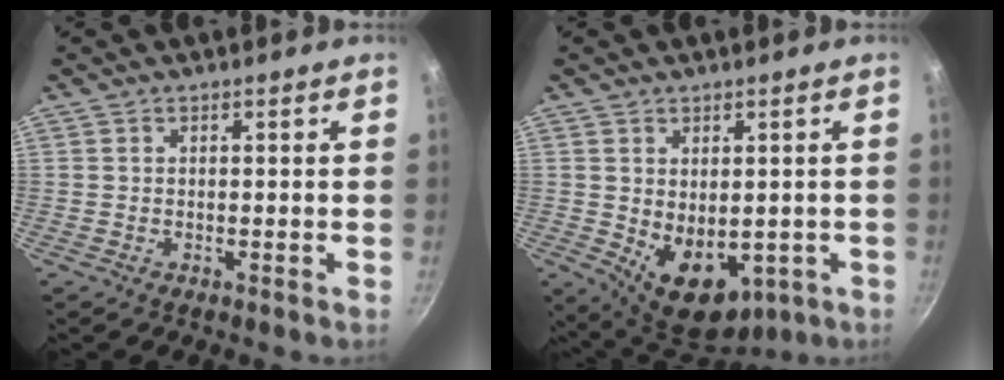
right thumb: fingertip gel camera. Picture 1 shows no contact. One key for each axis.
{"total": 11.4, "fx": -1.6, "fy": 7.7, "fz": 8.3, "tx": -0.097, "ty": -0.019, "tz": 0.003}